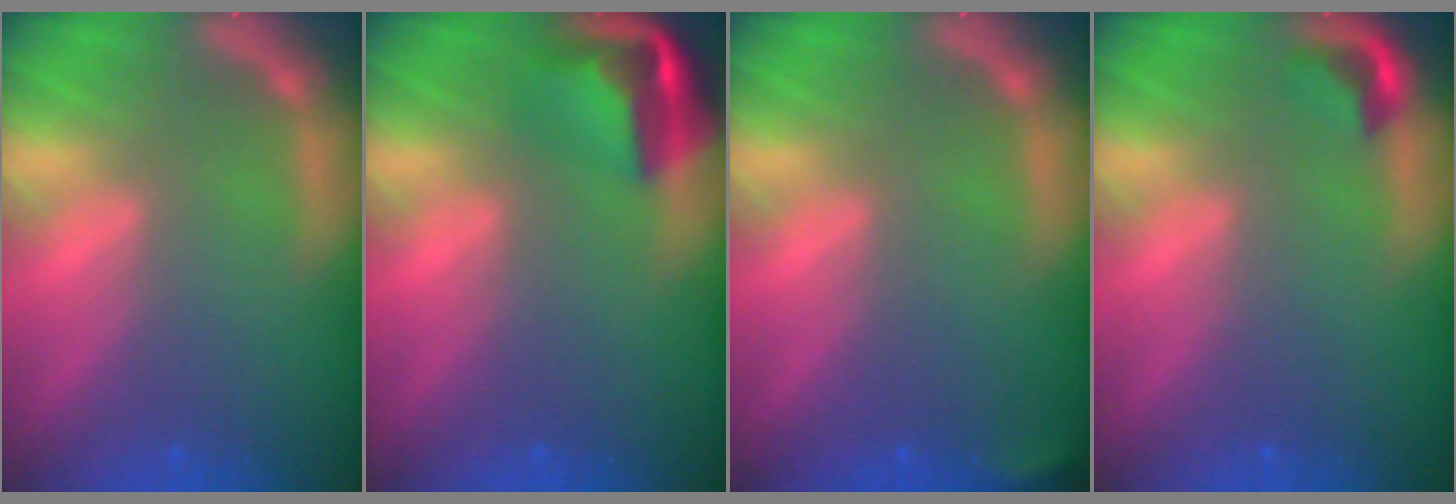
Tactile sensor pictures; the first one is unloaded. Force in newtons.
{"total": 5.5}
{"total": 1.4}
{"total": 1.9}